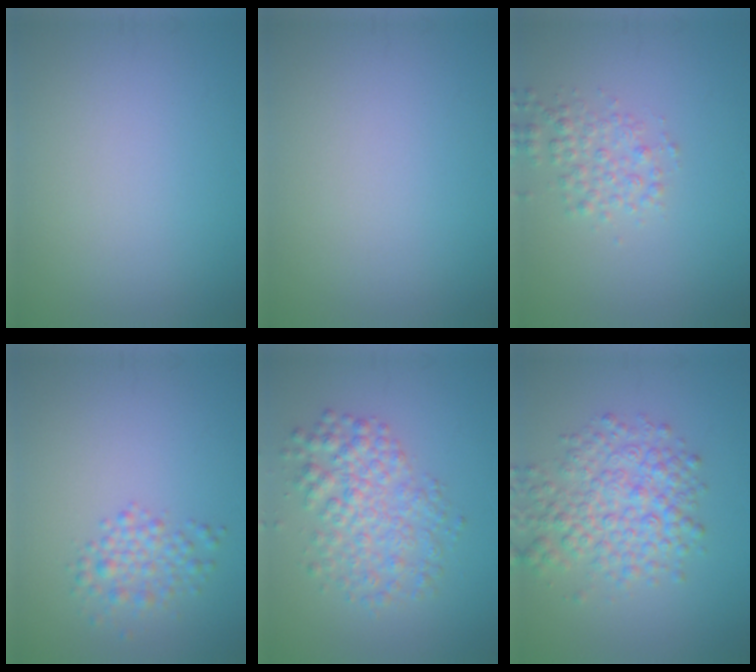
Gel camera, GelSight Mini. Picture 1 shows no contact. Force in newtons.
{"total": 0.0}
{"total": 2.4, "press": 2.4, "slide": 0.1}
{"total": 2.5, "press": 2.5, "slide": 0.0}
{"total": 4.8, "press": 4.8, "slide": 0.1}
{"total": 5.7, "press": 5.7, "slide": 0.1}